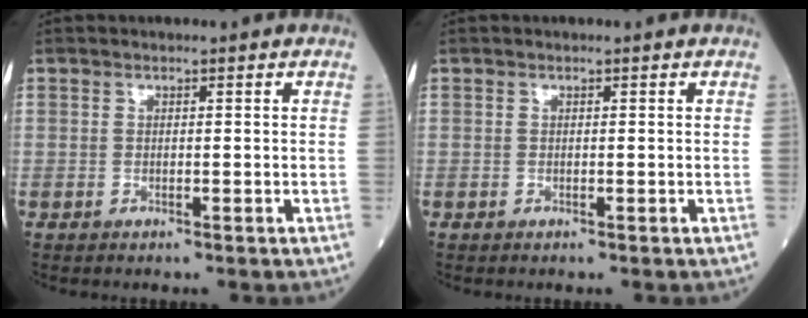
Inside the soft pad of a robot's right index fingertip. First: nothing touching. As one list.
[{"total": 0.0}]